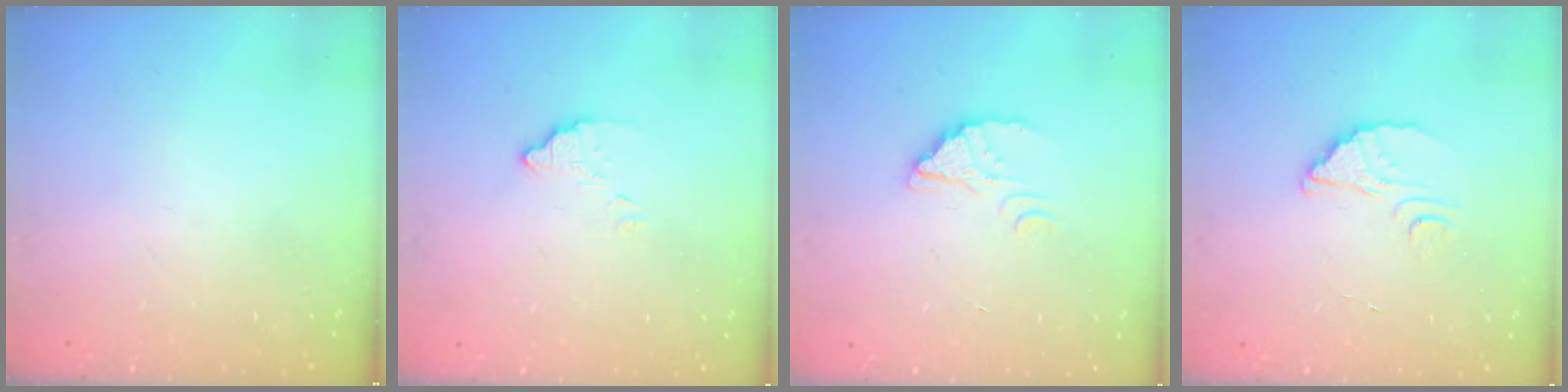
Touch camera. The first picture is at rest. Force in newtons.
{"total": 2.4, "press": 2.4, "slide": 0.0}
{"total": 2.3, "press": 2.3, "slide": 0.2}
{"total": 2.3, "press": 2.3, "slide": 0.1}